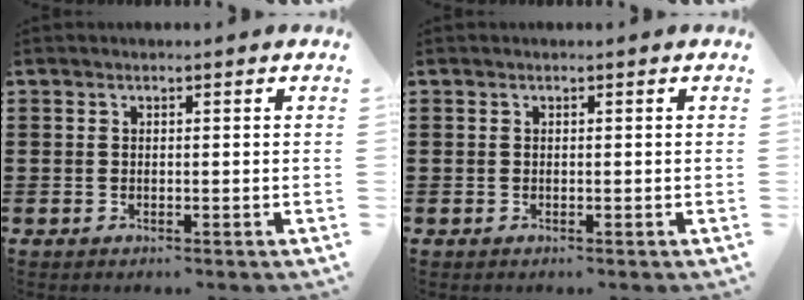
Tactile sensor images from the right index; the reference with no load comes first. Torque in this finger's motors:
{"motor_torque": [0.69, 0.84, 0.00, 0.00]}